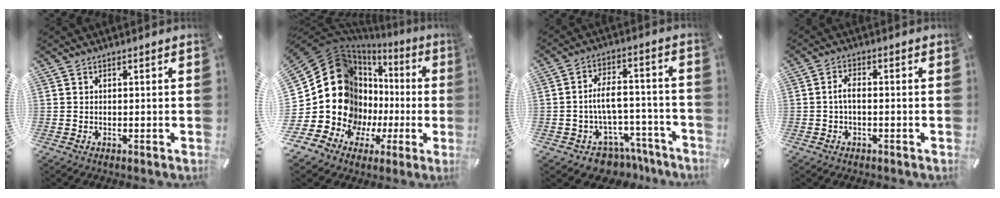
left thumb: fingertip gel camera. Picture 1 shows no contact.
{"total": 23.8, "force": [1.4, 19.2, 14.0], "torque": [-0.255, -0.048, 0.059]}
{"total": 8.6, "force": [-2.4, 6.8, 4.7], "torque": [-0.080, 0.018, -0.036]}
{"total": 3.3, "force": [-0.7, 1.7, 2.8], "torque": [-0.058, 0.005, -0.015]}